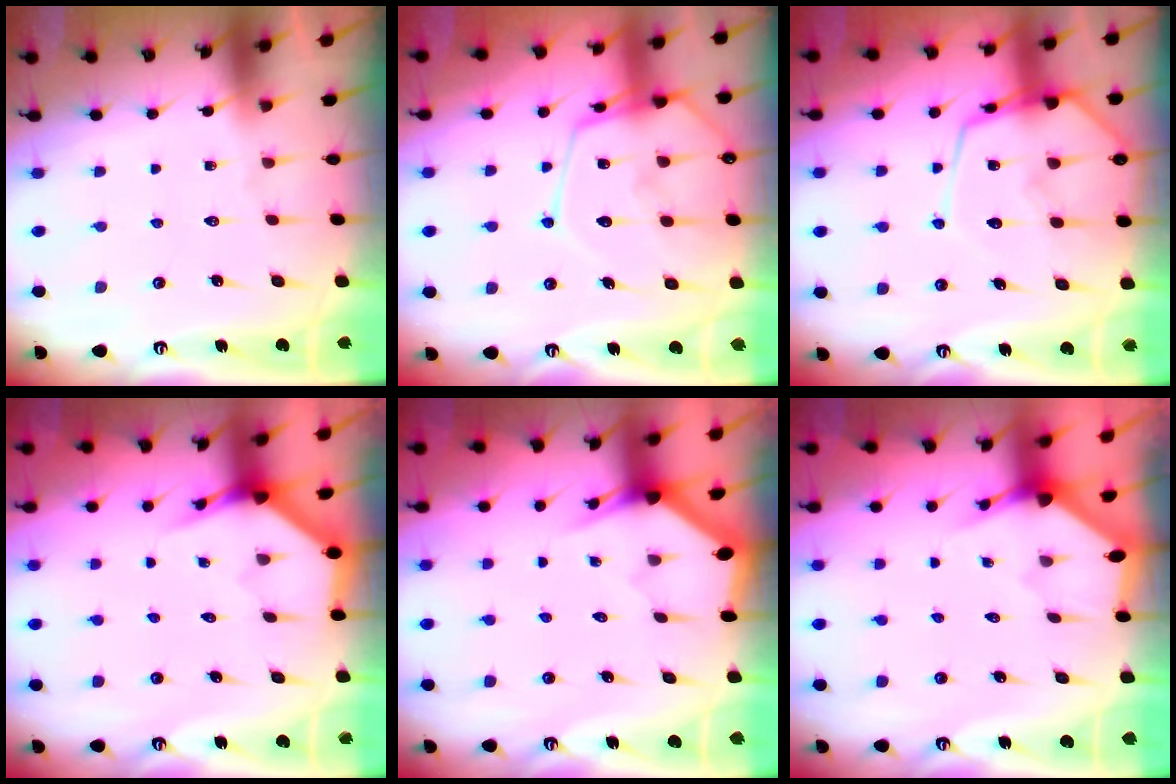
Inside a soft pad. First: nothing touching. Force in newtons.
{"total": 14.6, "press": 14.6, "slide": 1.3}
{"total": 14.1, "press": 14.0, "slide": 1.5}
{"total": 3.9, "press": 3.9, "slide": 0.2}
{"total": 3.2, "press": 3.2, "slide": 0.1}
{"total": 2.8, "press": 2.8, "slide": 0.2}